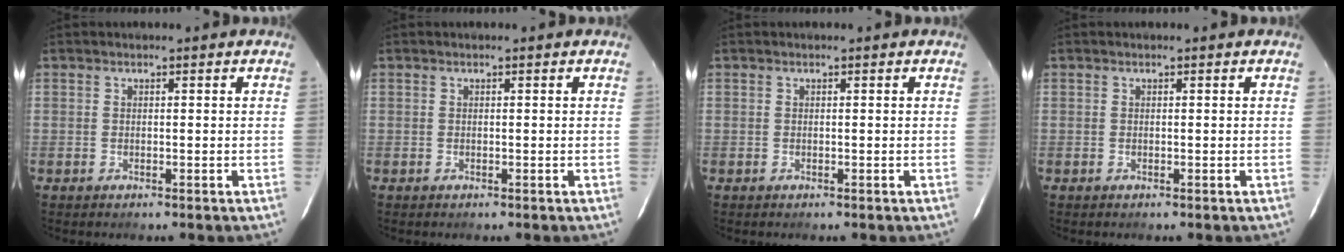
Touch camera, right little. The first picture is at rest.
{"total": 0.0}
{"total": 0.0}
{"total": 0.0}